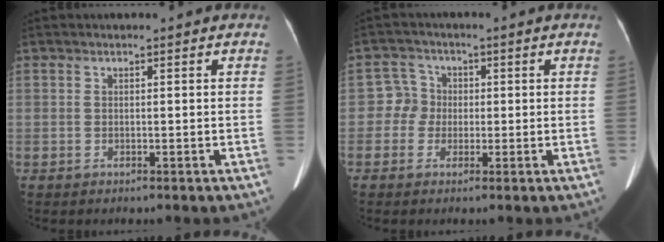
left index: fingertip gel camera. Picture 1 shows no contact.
{"total": 3.5, "force": [-0.3, 3.5, 0.3], "torque": [0.002, 0.014, -0.008]}